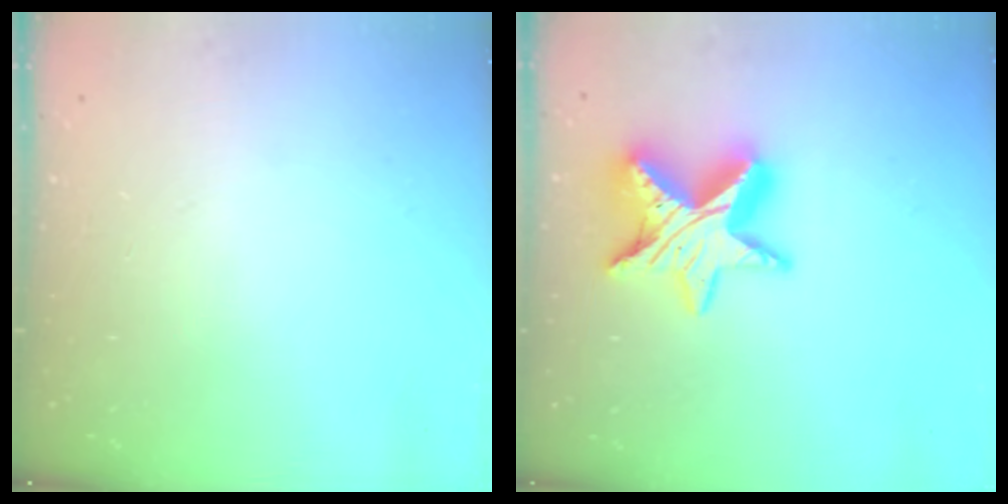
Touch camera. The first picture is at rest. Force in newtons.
{"total": 13.7, "press": 13.7, "slide": 0.9}